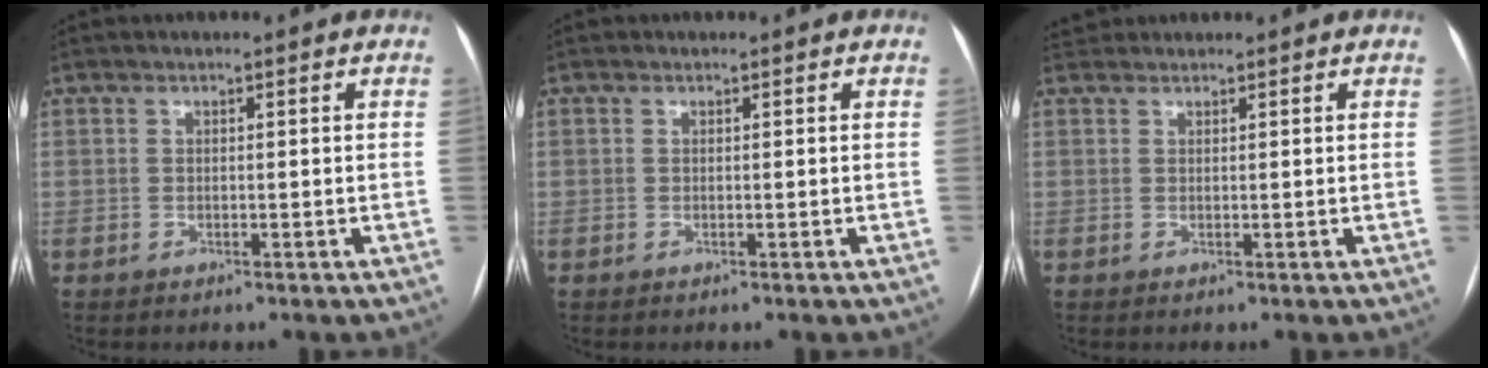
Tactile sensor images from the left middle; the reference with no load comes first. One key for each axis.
{"total": 0.9, "fx": -0.4, "fy": -0.7, "fz": -0.4, "tx": 0.009, "ty": -0.006, "tz": -0.007}
{"total": 1.7, "fx": 1.6, "fy": 0.5, "fz": -0.2, "tx": -0.003, "ty": 0.020, "tz": 0.030}